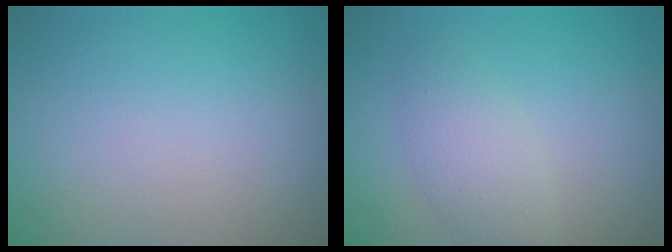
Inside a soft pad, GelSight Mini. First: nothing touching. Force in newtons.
{"total": 2.9, "press": 2.9, "slide": 0.2}